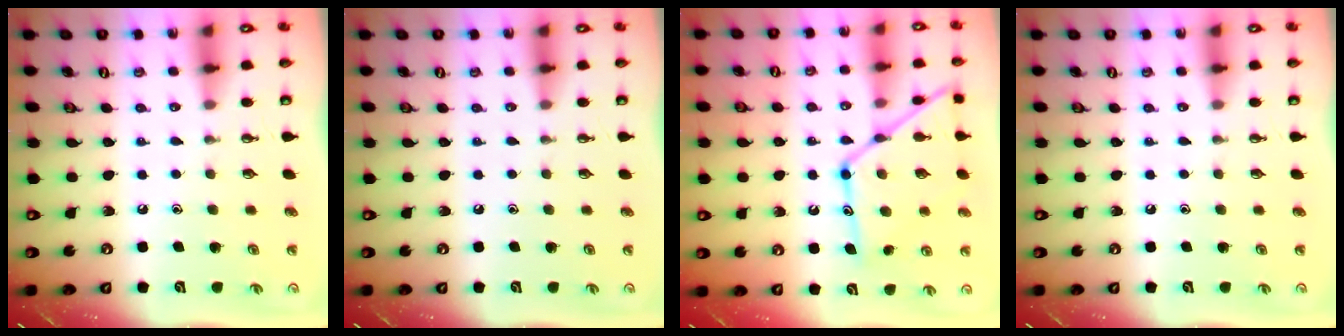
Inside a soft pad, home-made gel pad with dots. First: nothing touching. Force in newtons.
{"total": 0.0}
{"total": 16.8, "press": 16.7, "slide": 1.5}
{"total": 0.0}